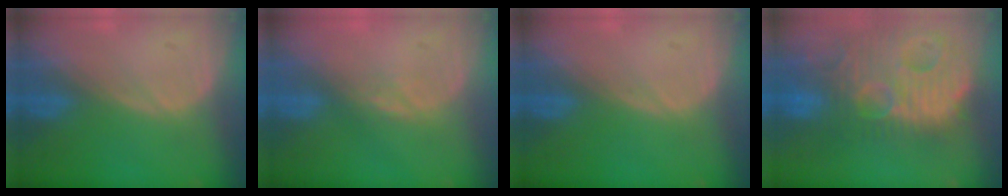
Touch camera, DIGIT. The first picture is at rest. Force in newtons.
{"total": 1.4, "press": 1.4, "slide": 0.3}
{"total": 0.0}
{"total": 14.8, "press": 12.9, "slide": 7.4}